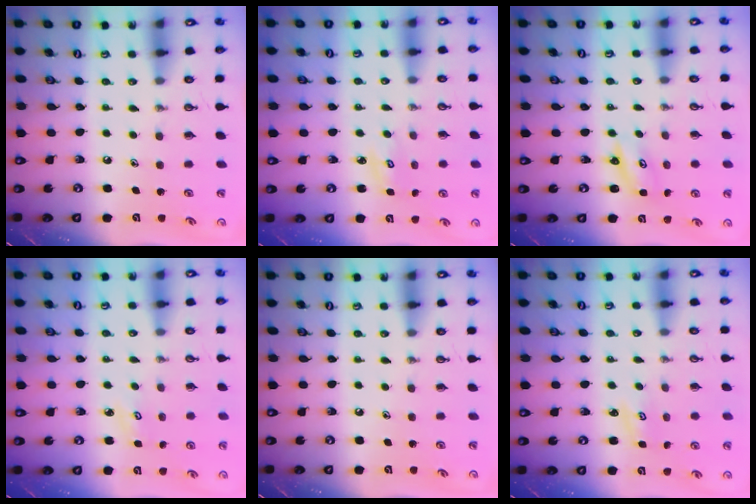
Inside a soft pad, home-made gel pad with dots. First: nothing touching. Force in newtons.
{"total": 2.8, "press": 2.8, "slide": 0.1}
{"total": 2.6, "press": 2.6, "slide": 0.2}
{"total": 2.8, "press": 2.8, "slide": 0.4}
{"total": 0.0}
{"total": 2.6, "press": 2.6, "slide": 0.2}